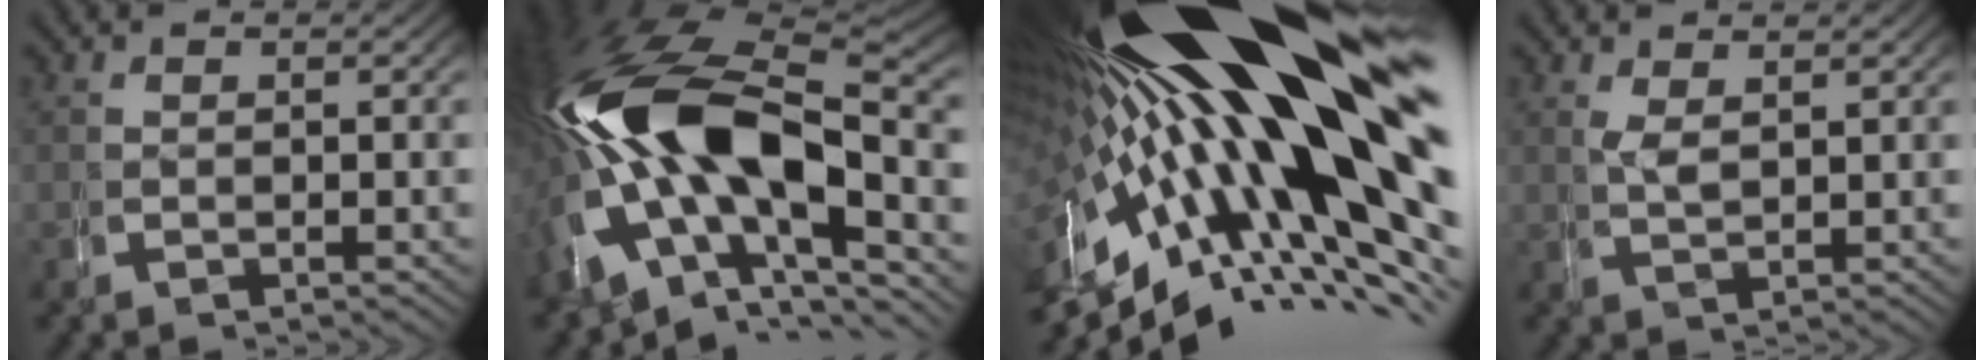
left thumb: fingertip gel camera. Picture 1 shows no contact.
{"total": 19.9, "force": [-0.3, 12.8, 15.3], "torque": [-0.291, -0.042, 0.011]}
{"total": 26.6, "force": [1.3, 13.3, 22.9], "torque": [-0.364, -0.011, 0.041]}
{"total": 1.5, "force": [1.4, 0.3, 0.4], "torque": [-0.012, -0.010, 0.037]}